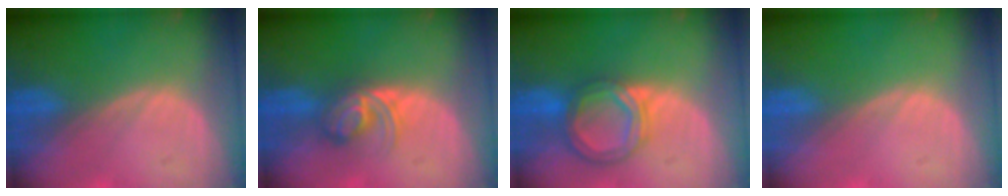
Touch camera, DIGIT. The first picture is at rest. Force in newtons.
{"total": 5.7, "press": 4.9, "slide": 2.9}
{"total": 6.6, "press": 6.0, "slide": 2.8}
{"total": 0.0}